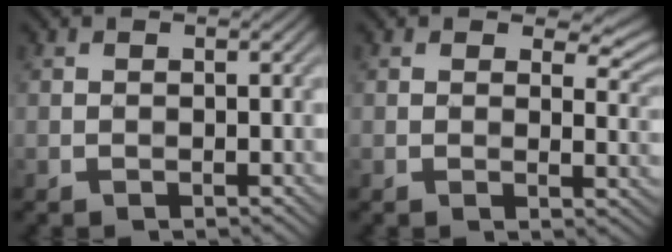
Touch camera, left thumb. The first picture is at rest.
{"total": 4.7, "force": [2.5, 2.3, 3.2], "torque": [-0.042, -0.004, 0.036]}